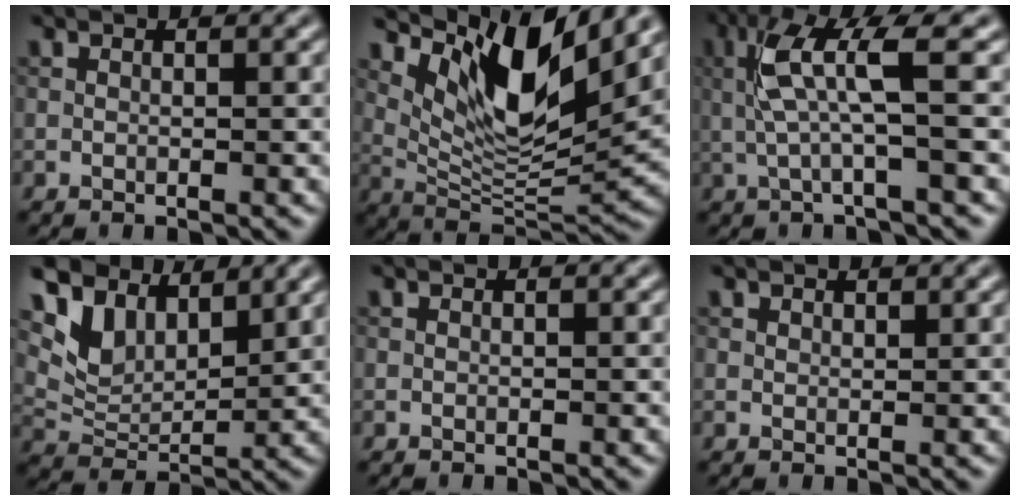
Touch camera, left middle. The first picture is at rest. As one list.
[{"total": 10.1, "force": [5.1, 3.4, 8.0], "torque": [-0.133, -0.012, 0.102]}, {"total": 4.8, "force": [0.5, 0.3, 4.7], "torque": [-0.108, 0.009, 0.014]}, {"total": 7.1, "force": [5.2, 3.6, 3.3], "torque": [-0.076, 0.004, 0.094]}, {"total": 0.0}, {"total": 1.0, "force": [0.9, 0.5, 0.1], "torque": [-0.003, -0.001, 0.016]}]